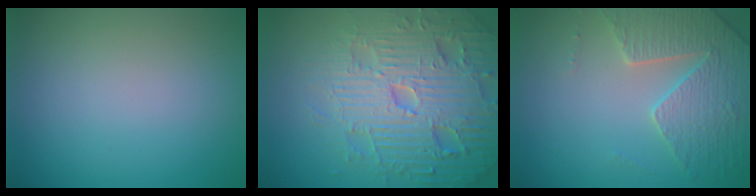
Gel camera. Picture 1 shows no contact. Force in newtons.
{"total": 7.8, "press": 7.5, "slide": 1.8}
{"total": 4.3, "press": 4.1, "slide": 1.1}